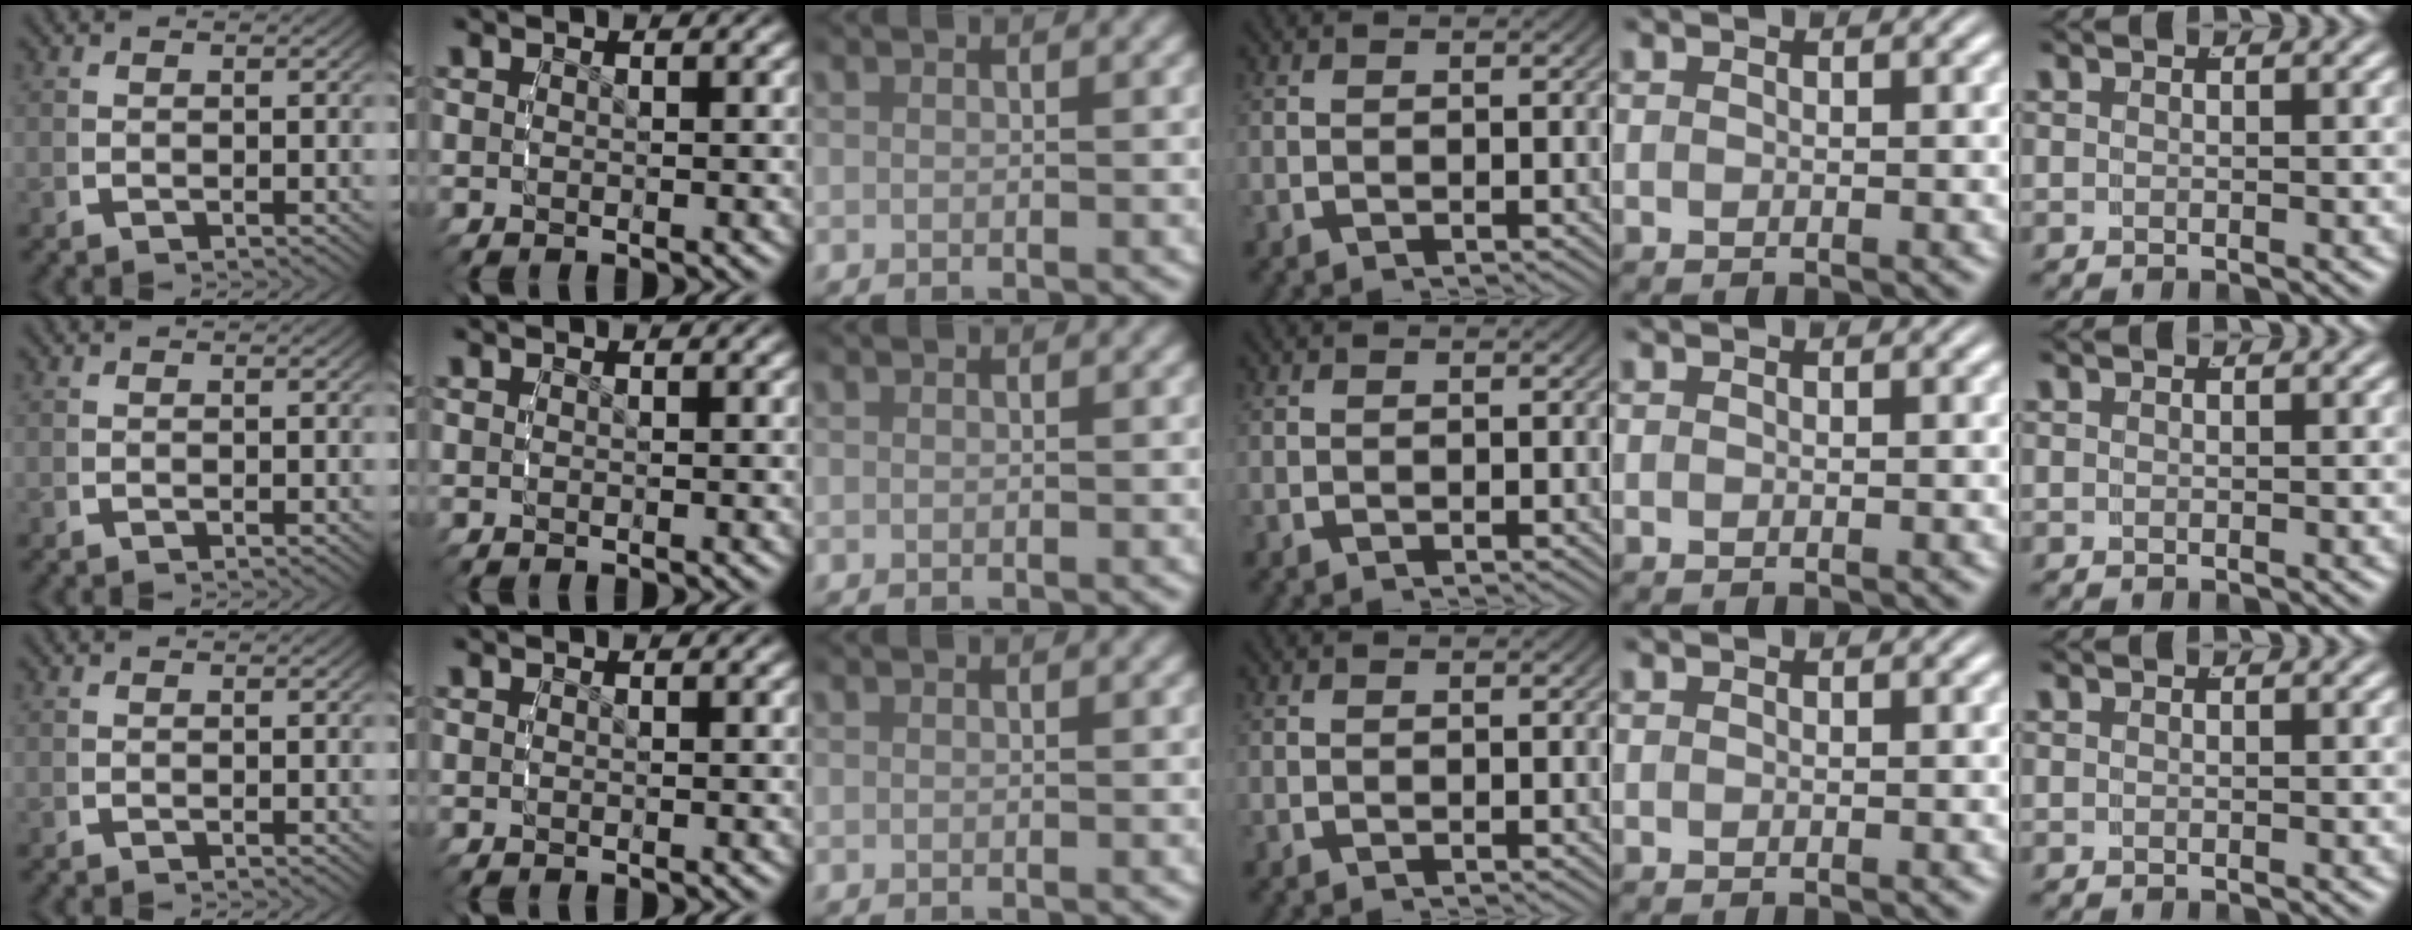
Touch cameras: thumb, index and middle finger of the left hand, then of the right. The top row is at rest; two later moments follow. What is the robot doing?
{"motion": "reach", "object": "bowl"}